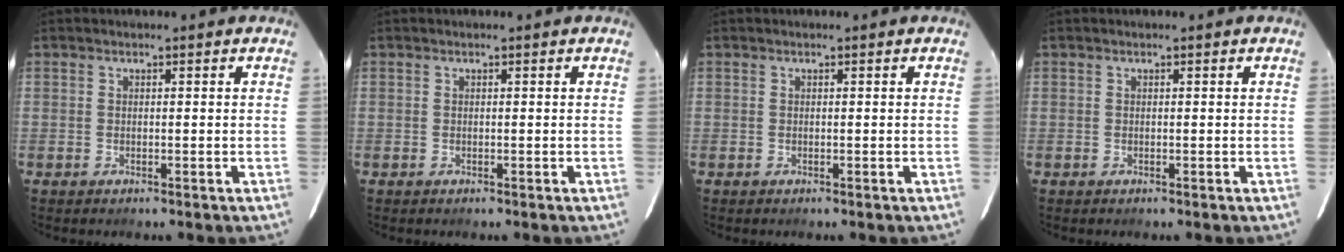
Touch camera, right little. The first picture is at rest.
{"total": 0.0}
{"total": 0.0}
{"total": 0.0}